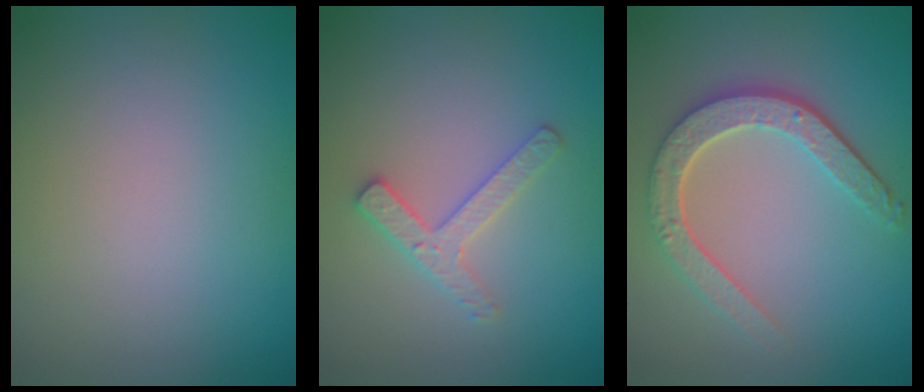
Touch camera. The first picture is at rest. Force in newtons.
{"total": 2.4, "press": 2.4, "slide": 0.4}
{"total": 4.8, "press": 3.7, "slide": 3.1}